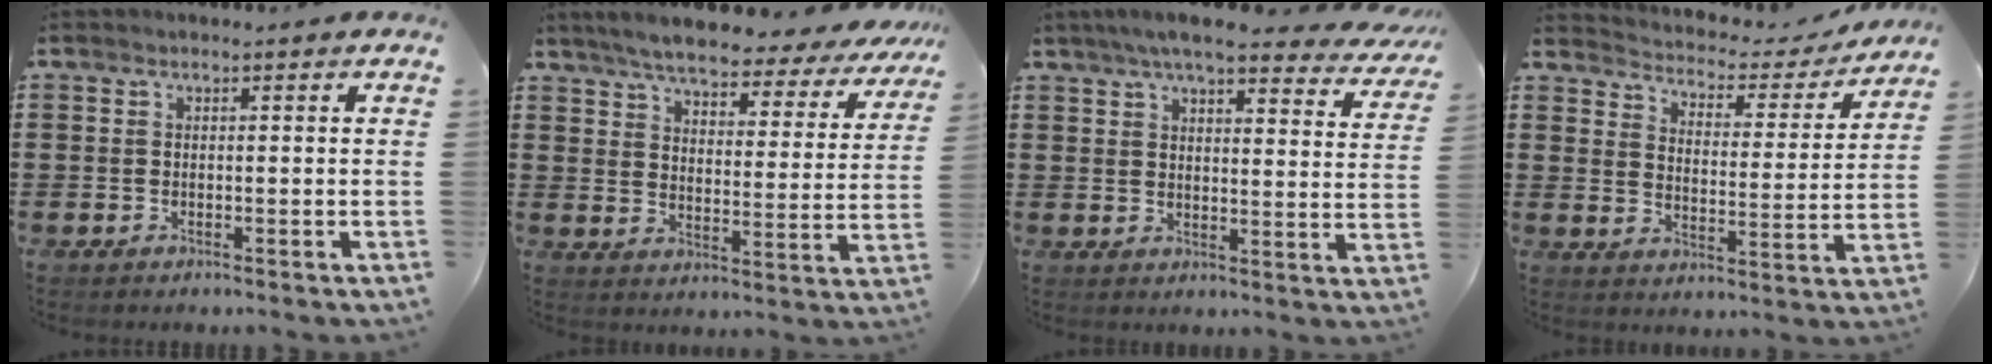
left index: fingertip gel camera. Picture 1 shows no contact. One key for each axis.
{"total": 5.6, "fx": 5.2, "fy": 0.6, "fz": 1.9, "tx": -0.064, "ty": -0.033, "tz": 0.086}
{"total": 7.0, "fx": 5.9, "fy": 0.4, "fz": 3.7, "tx": -0.090, "ty": -0.020, "tz": 0.103}
{"total": 2.6, "fx": 2.5, "fy": 0.8, "fz": 0.3, "tx": -0.027, "ty": -0.024, "tz": 0.033}